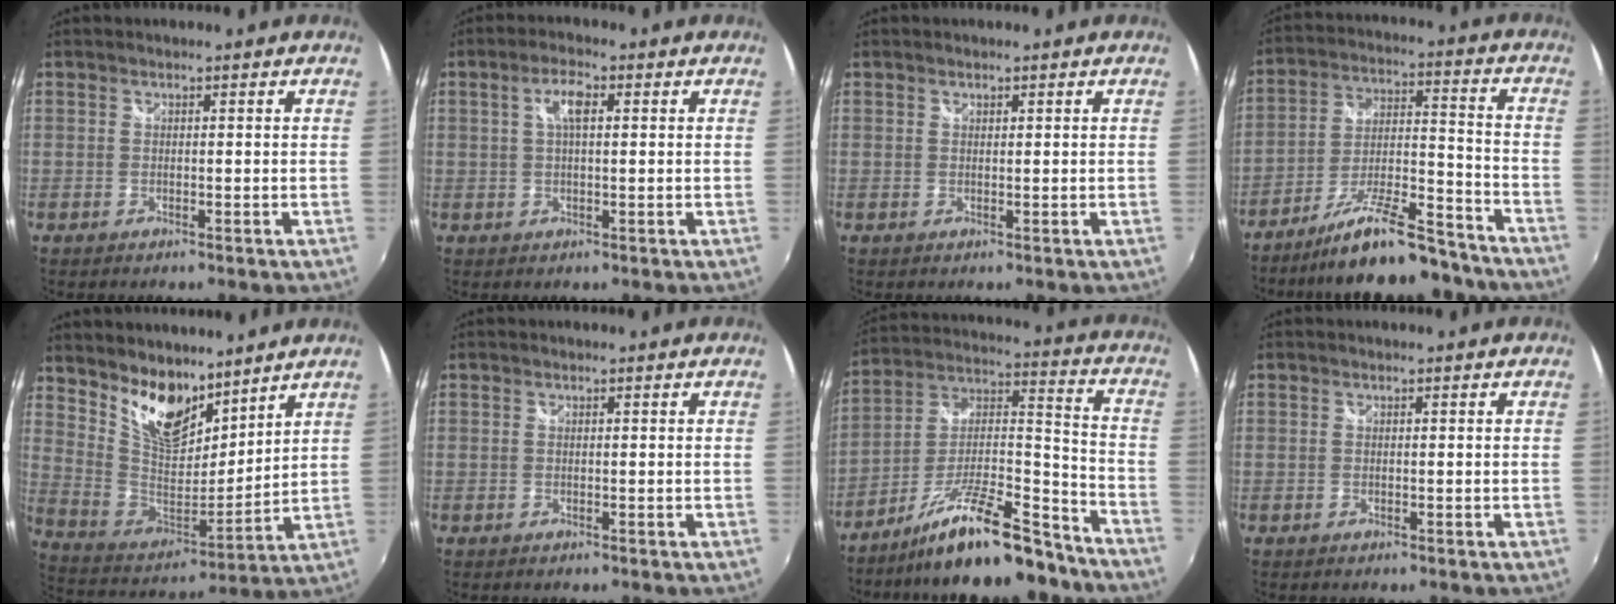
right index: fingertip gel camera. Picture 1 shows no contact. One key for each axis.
{"total": 4.0, "fx": 1.1, "fy": 1.4, "fz": 3.7, "tx": -0.068, "ty": 0.009, "tz": 0.018}
{"total": 0.5, "fx": 0.4, "fy": 0.3, "fz": 0.2, "tx": -0.002, "ty": 0.001, "tz": 0.006}
{"total": 17.6, "fx": -14.7, "fy": 3.7, "fz": 9.1, "tx": -0.162, "ty": 0.001, "tz": -0.227}
{"total": 14.3, "fx": 10.4, "fy": 6.6, "fz": 7.3, "tx": -0.143, "ty": 0.000, "tz": 0.202}
{"total": 0.0}
{"total": 19.3, "fx": -14.5, "fy": 4.4, "fz": 12.0, "tx": -0.206, "ty": 0.005, "tz": -0.233}
{"total": 0.0}